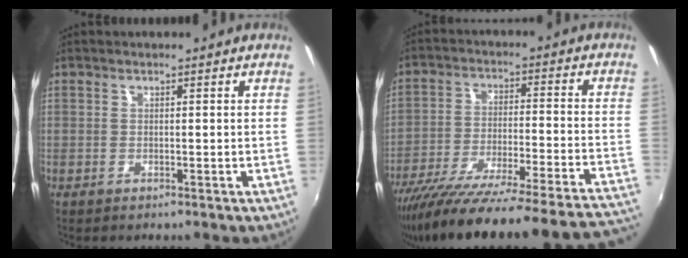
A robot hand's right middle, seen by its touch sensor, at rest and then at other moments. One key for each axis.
{"total": 34.4, "fx": -30.5, "fy": 1.2, "fz": 15.9, "tx": -0.231, "ty": -0.090, "tz": -0.444}